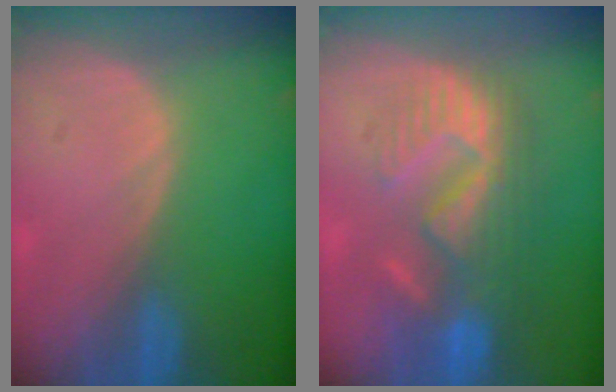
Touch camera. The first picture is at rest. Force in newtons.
{"total": 9.4, "press": 9.2, "slide": 2.0}